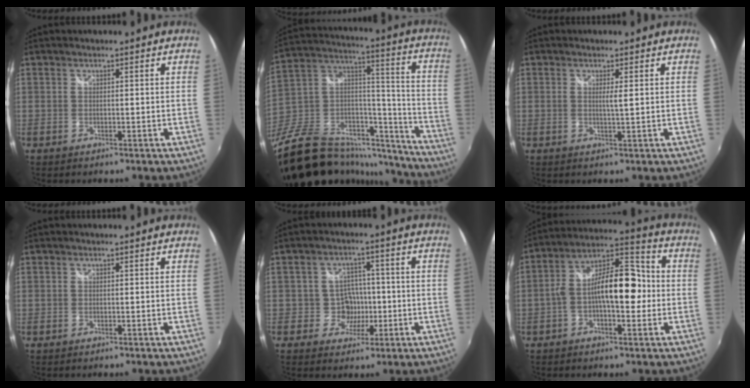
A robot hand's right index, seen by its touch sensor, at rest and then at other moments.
{"total": 33.4, "force": [-25.1, 15.2, 15.8], "torque": [-0.304, 0.045, -0.381]}
{"total": 1.7, "force": [0.5, -0.4, 1.6], "torque": [-0.025, -0.001, 0.010]}
{"total": 0.0}
{"total": 4.8, "force": [-1.2, 4.6, 0.7], "torque": [-0.013, 0.020, -0.011]}
{"total": 12.4, "force": [-1.5, 5.2, 11.2], "torque": [-0.193, 0.032, -0.029]}